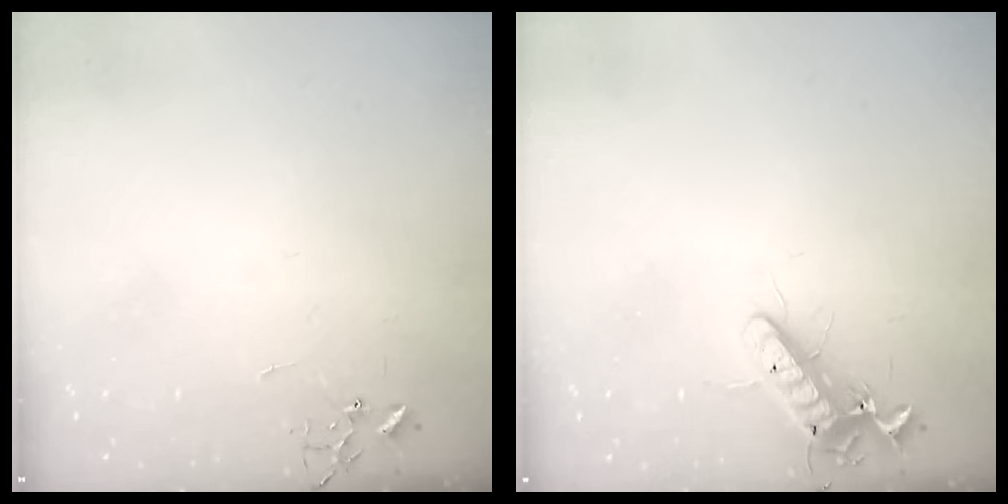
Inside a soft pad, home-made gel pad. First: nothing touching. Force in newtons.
{"total": 13.1, "press": 12.9, "slide": 2.2}